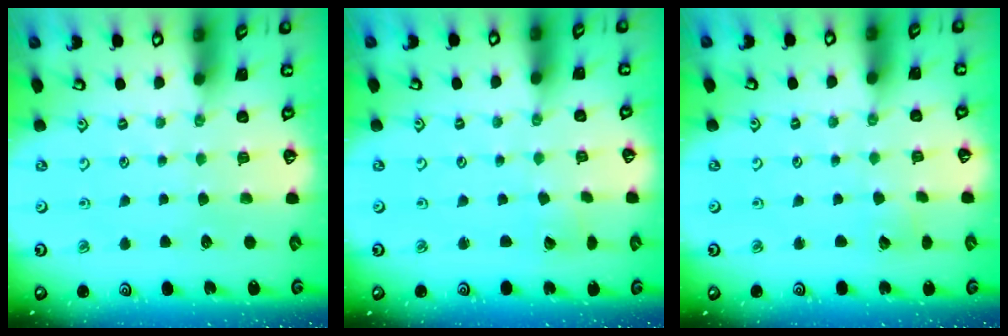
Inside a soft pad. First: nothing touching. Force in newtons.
{"total": 2.6, "press": 2.6, "slide": 0.4}
{"total": 2.4, "press": 2.4, "slide": 0.2}